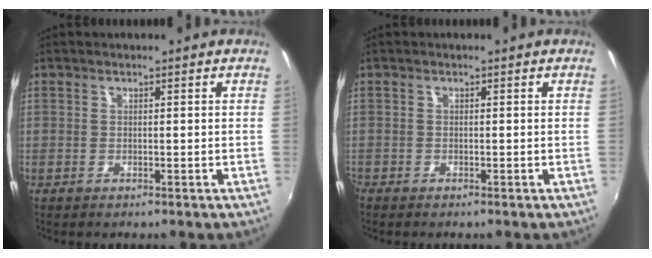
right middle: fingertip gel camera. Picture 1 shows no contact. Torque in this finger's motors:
{"motor_torque": [0.63, -0.67, 0.45, 0.20]}